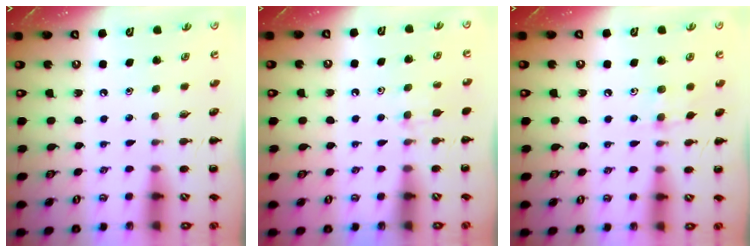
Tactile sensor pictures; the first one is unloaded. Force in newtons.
{"total": 5.7, "press": 5.5, "slide": 1.8}
{"total": 4.2, "press": 4.0, "slide": 1.1}